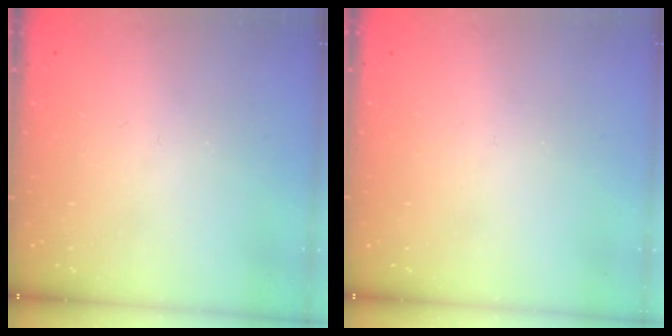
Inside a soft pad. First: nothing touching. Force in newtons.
{"total": 0.0}